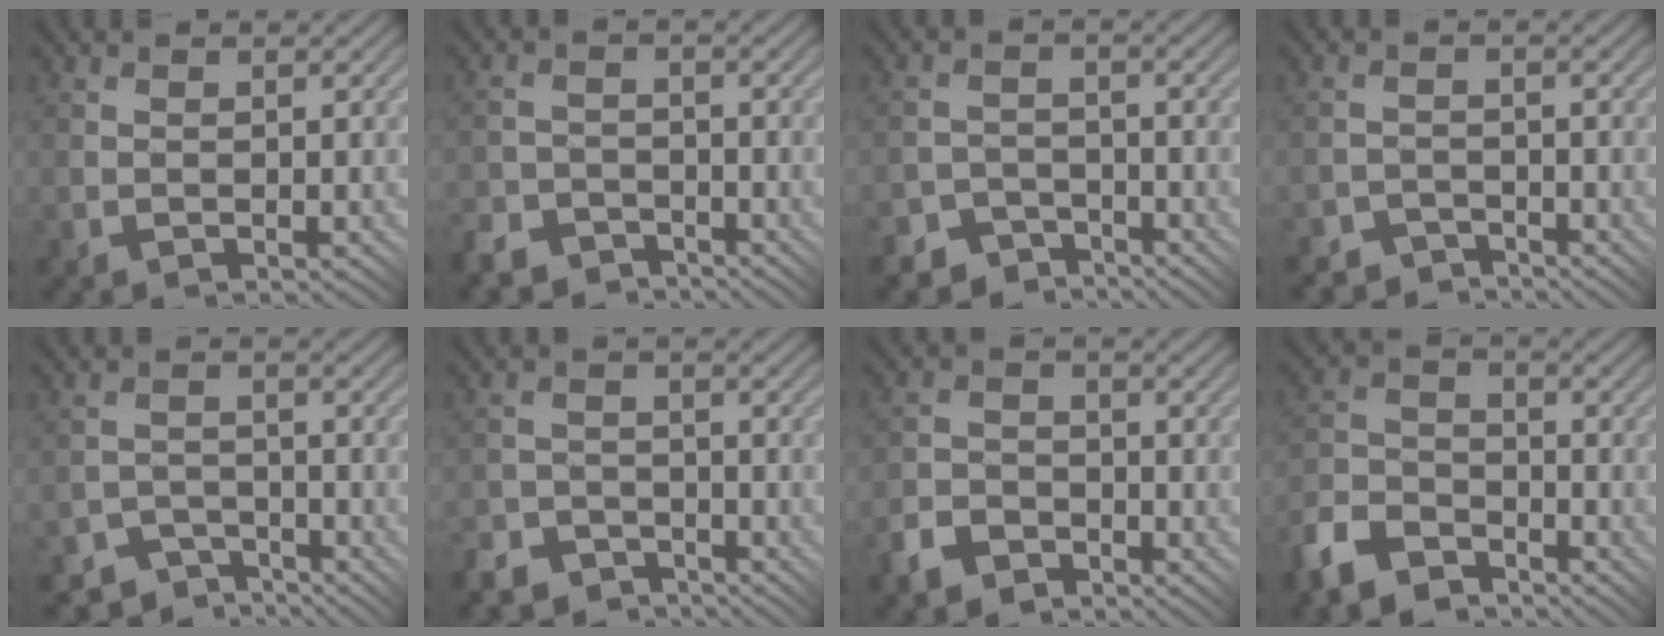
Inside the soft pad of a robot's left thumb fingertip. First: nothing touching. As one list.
[{"total": 4.9, "force": [-4.2, 2.4, 0.8], "torque": [-0.013, 0.001, -0.084]}, {"total": 4.1, "force": [-3.6, 2.0, 0.2], "torque": [0.003, 0.001, -0.067]}, {"total": 3.2, "force": [-3.0, 1.0, -0.4], "torque": [0.017, 0.014, -0.055]}, {"total": 4.1, "force": [-3.7, 1.7, 0.4], "torque": [-0.002, -0.004, -0.063]}, {"total": 5.3, "force": [-4.7, 2.5, 0.8], "torque": [-0.012, 0.001, -0.087]}, {"total": 4.6, "force": [-3.3, 2.8, 1.5], "torque": [-0.036, 0.003, -0.074]}, {"total": 8.0, "force": [-5.9, 4.2, 3.3], "torque": [-0.080, -0.007, -0.133]}]